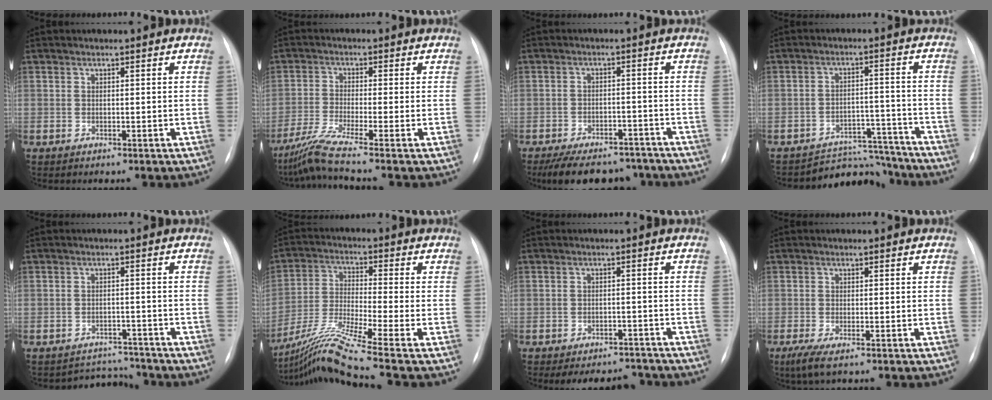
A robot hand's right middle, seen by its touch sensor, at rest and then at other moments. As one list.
[{"total": 5.8, "force": [-4.6, -2.0, 3.0], "torque": [-0.067, -0.028, -0.095]}, {"total": 13.9, "force": [-11.4, 5.9, 5.1], "torque": [-0.090, 0.008, -0.154]}, {"total": 8.5, "force": [-8.1, 2.3, -1.2], "torque": [0.031, 0.038, -0.117]}, {"total": 4.5, "force": [-4.2, 0.9, -1.4], "torque": [0.019, 0.017, -0.056]}, {"total": 12.4, "force": [-9.5, -3.0, 7.4], "torque": [-0.149, -0.026, -0.177]}, {"total": 8.2, "force": [-7.4, 3.1, 1.9], "torque": [-0.014, 0.011, -0.089]}, {"total": 3.0, "force": [-1.7, 0.6, 2.3], "torque": [-0.051, -0.010, -0.032]}]